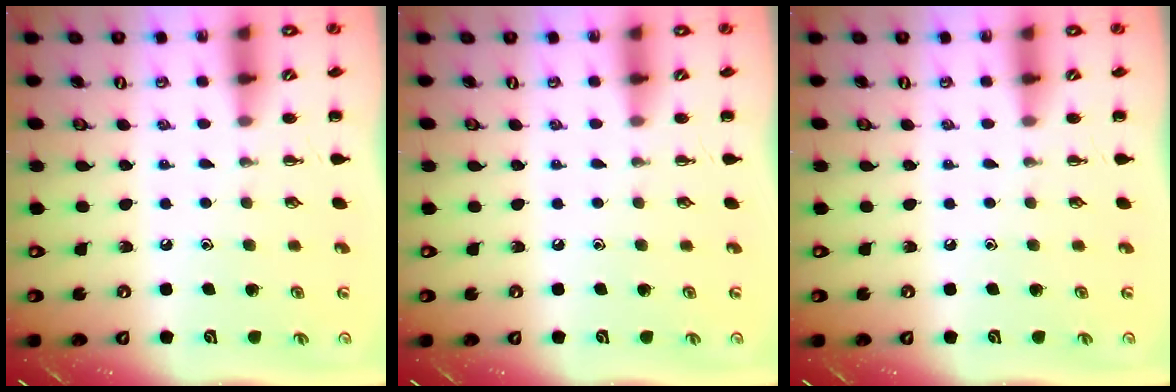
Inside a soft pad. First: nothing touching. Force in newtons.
{"total": 0.0}
{"total": 0.0}